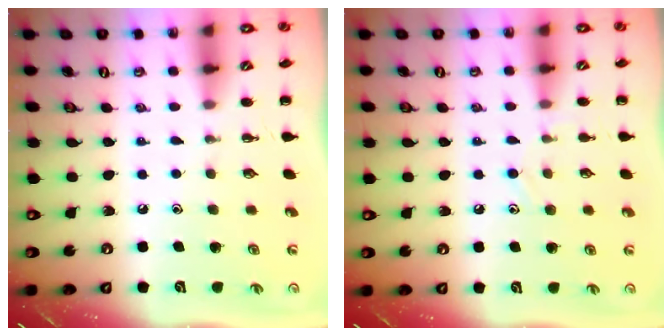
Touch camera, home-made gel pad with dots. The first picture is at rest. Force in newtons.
{"total": 8.2, "press": 7.9, "slide": 2.2}